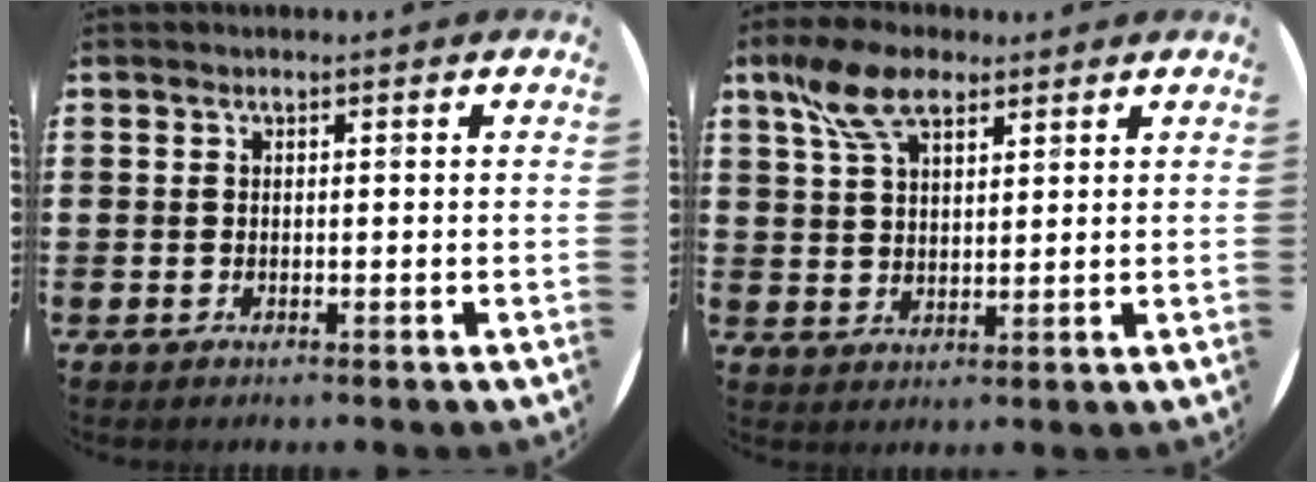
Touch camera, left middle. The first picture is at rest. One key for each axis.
{"total": 7.6, "fx": 4.9, "fy": 3.7, "fz": 4.5, "tx": -0.102, "ty": 0.005, "tz": 0.090}